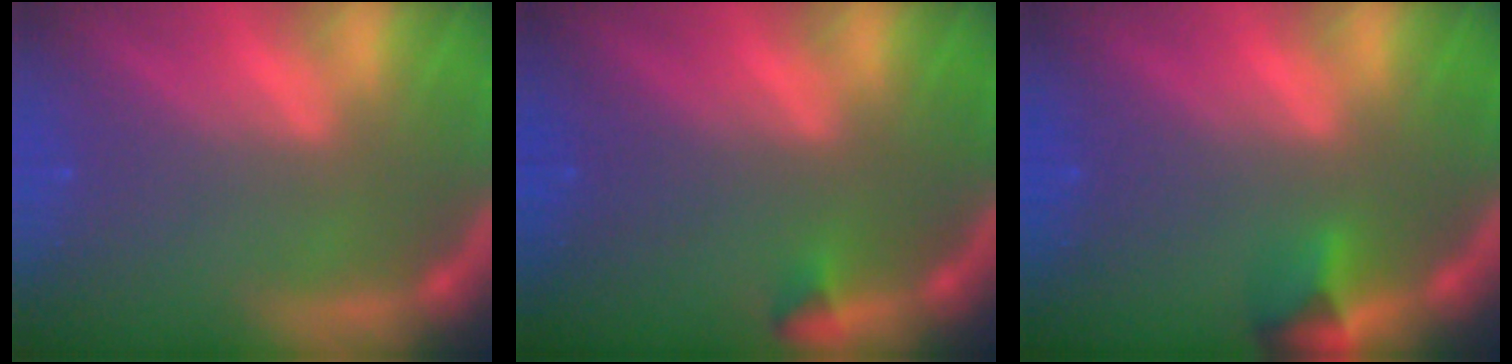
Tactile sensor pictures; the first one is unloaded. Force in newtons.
{"total": 0.9}
{"total": 2.4}